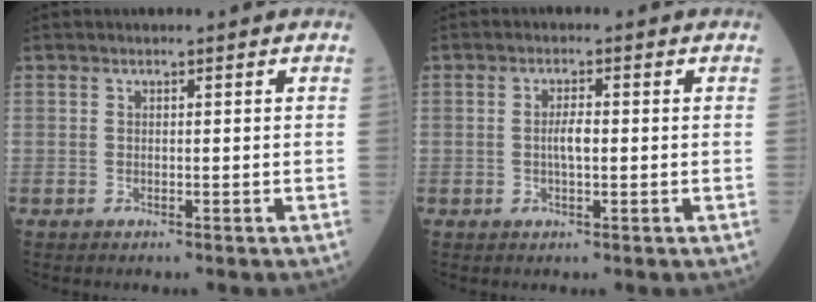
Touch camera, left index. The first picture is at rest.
{"total": 2.5, "force": [-0.7, 0.6, 2.3], "torque": [-0.041, 0.000, -0.016]}